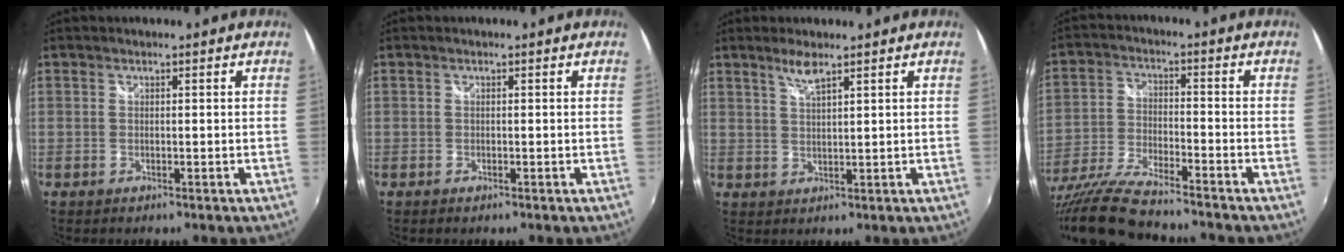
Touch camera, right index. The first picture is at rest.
{"total": 0.0}
{"total": 3.2, "force": [2.4, 0.1, 2.1], "torque": [-0.042, 0.001, 0.047]}
{"total": 15.5, "force": [-13.4, 1.2, 7.8], "torque": [-0.165, -0.039, -0.245]}